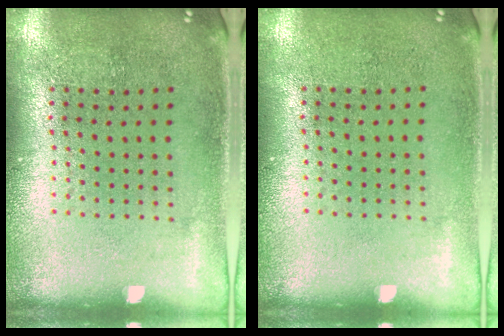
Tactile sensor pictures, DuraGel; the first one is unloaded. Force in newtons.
{"total": 0.0}